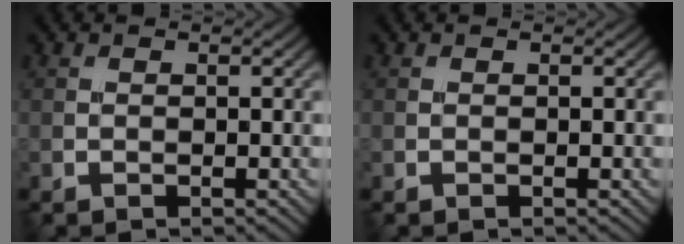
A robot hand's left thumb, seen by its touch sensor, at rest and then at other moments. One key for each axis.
{"total": 0.0}